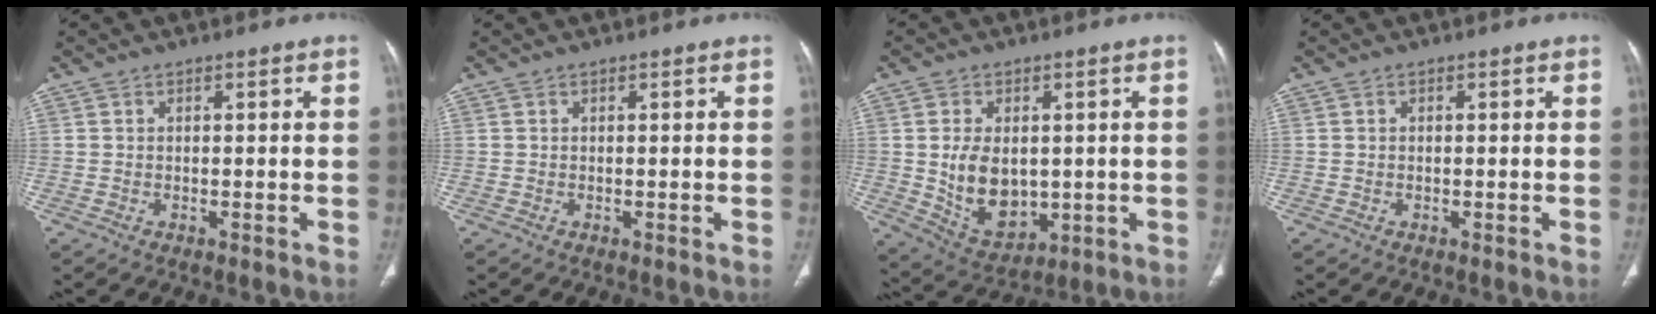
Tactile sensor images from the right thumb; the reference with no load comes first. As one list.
[{"total": 0.0}, {"total": 11.4, "force": [0.1, 7.7, 8.4], "torque": [-0.122, -0.009, 0.025]}, {"total": 0.0}]